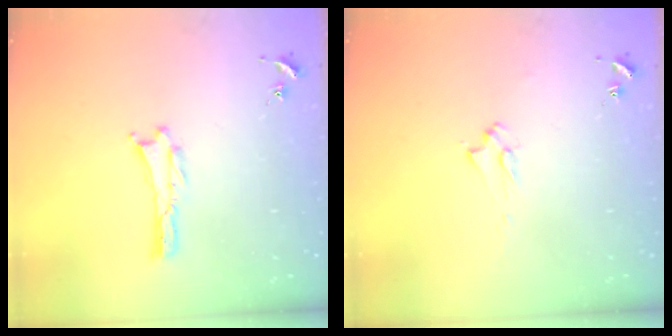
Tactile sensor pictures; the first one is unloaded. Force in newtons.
{"total": 2.0, "press": 2.0, "slide": 0.3}